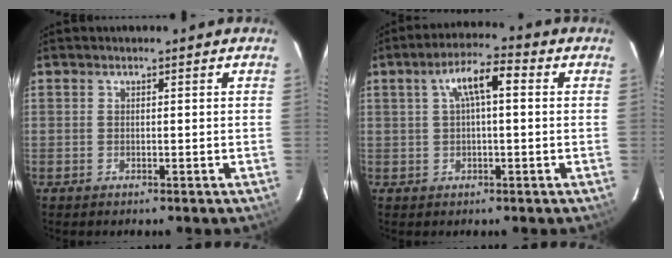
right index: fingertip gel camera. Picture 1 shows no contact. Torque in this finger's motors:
{"motor_torque": [0.44, -0.27, 0.46, 0.10]}